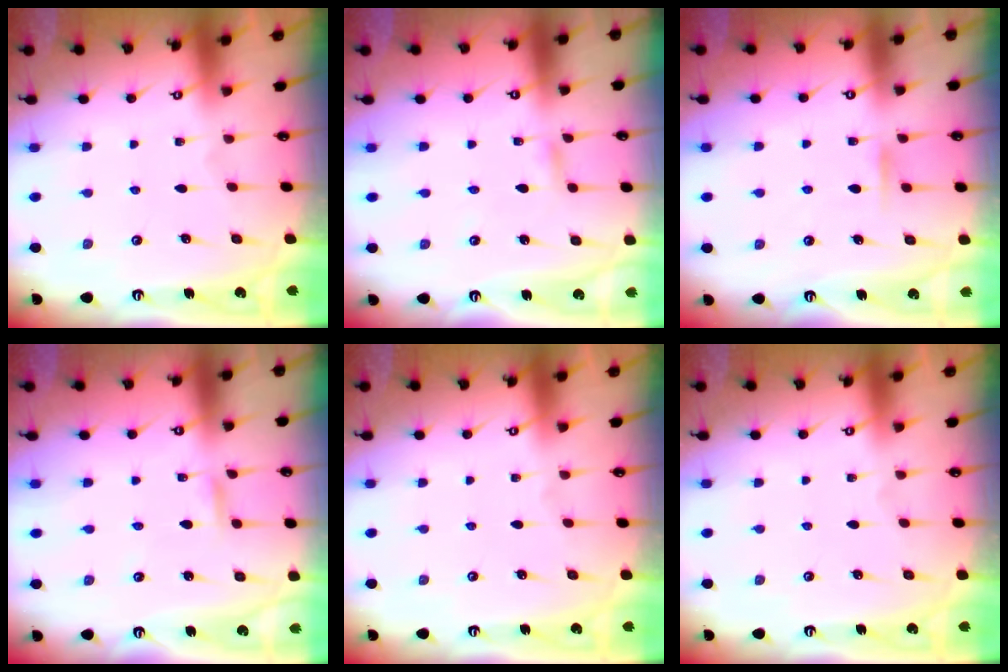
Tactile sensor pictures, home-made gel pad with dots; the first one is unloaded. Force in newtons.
{"total": 2.4, "press": 2.4, "slide": 0.1}
{"total": 5.5, "press": 5.5, "slide": 0.5}
{"total": 3.6, "press": 3.5, "slide": 0.4}
{"total": 0.0}
{"total": 0.0}